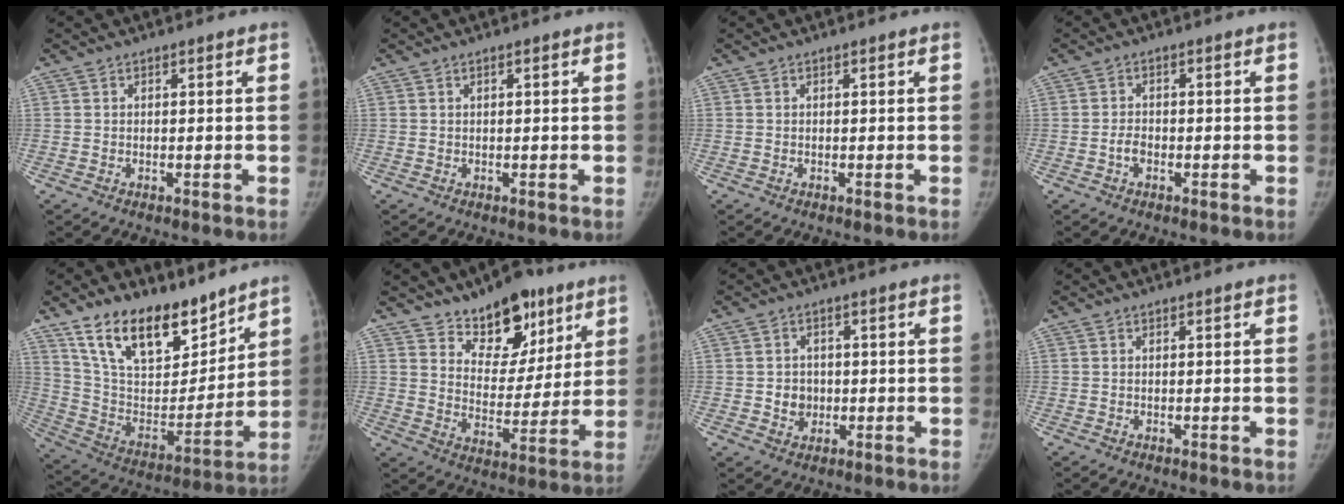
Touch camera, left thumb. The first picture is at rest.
{"total": 0.5, "force": [0.2, 0.0, 0.4], "torque": [-0.007, 0.001, 0.004]}
{"total": 0.0}
{"total": 2.2, "force": [-0.8, 1.5, 1.4], "torque": [-0.024, 0.009, -0.017]}
{"total": 21.3, "force": [15.0, 10.1, 11.2], "torque": [-0.153, -0.074, 0.270]}
{"total": 13.8, "force": [9.4, 7.7, 6.5], "torque": [-0.052, -0.062, 0.154]}
{"total": 4.0, "force": [-0.3, 3.6, 1.7], "torque": [-0.008, 0.004, -0.002]}
{"total": 0.0}